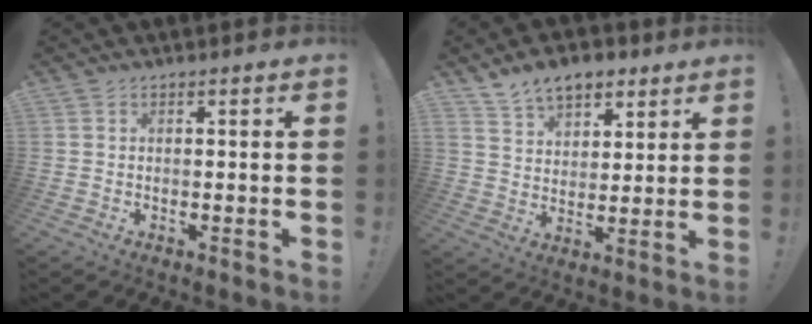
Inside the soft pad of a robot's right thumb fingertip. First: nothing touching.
{"total": 9.3, "force": [6.4, 5.5, 3.9], "torque": [-0.066, -0.028, 0.124]}